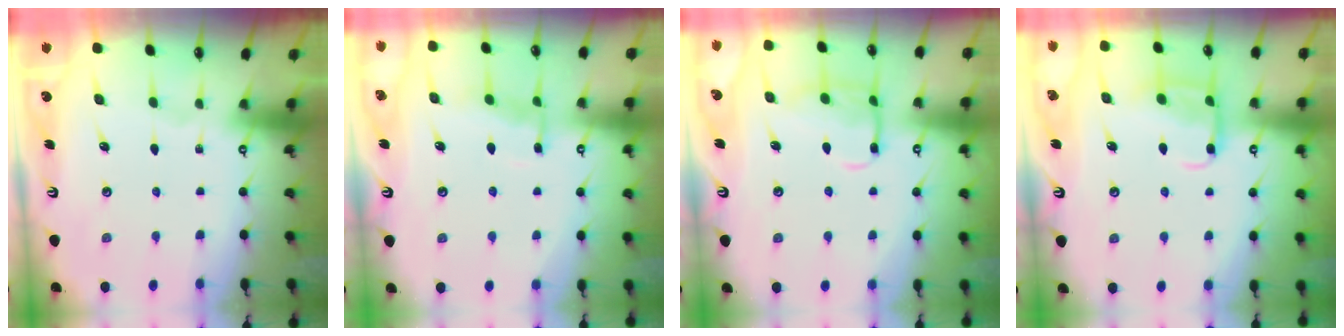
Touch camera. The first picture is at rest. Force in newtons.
{"total": 7.4, "press": 7.4, "slide": 0.7}
{"total": 10.8, "press": 10.7, "slide": 0.8}
{"total": 10.6, "press": 10.5, "slide": 1.1}